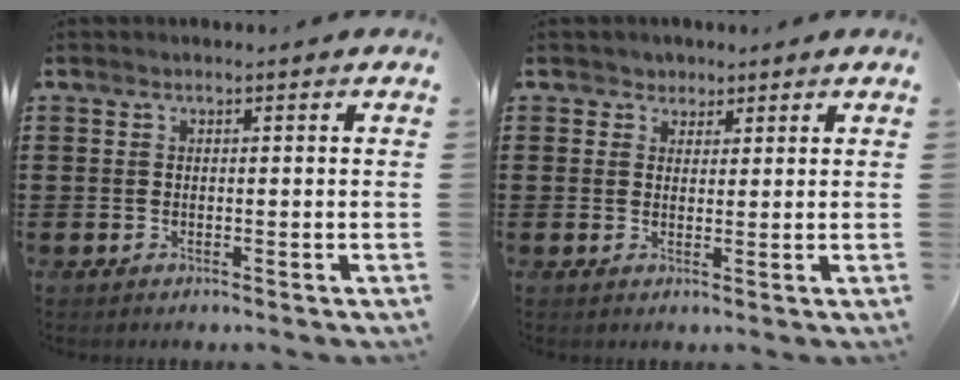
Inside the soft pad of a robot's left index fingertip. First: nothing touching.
{"total": 2.1, "force": [1.4, 1.6, -0.1], "torque": [-0.009, 0.008, 0.024]}